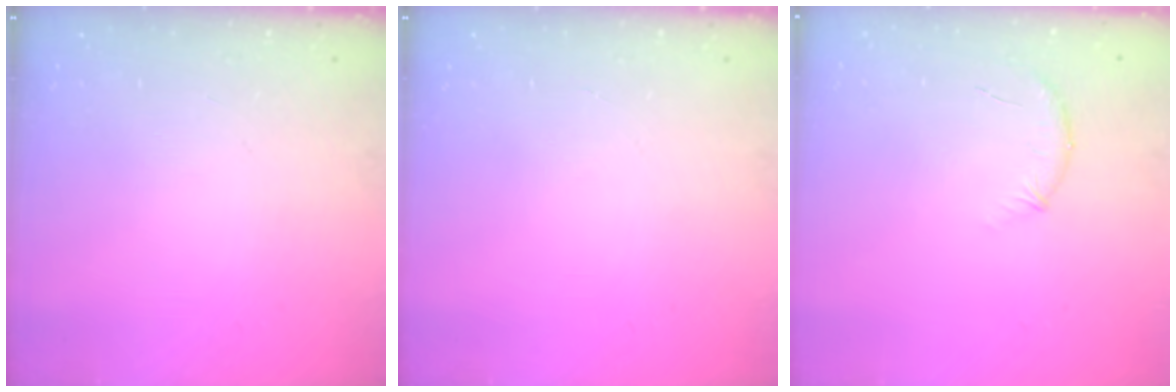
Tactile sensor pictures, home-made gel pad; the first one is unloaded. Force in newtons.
{"total": 0.0}
{"total": 8.3, "press": 8.1, "slide": 1.7}